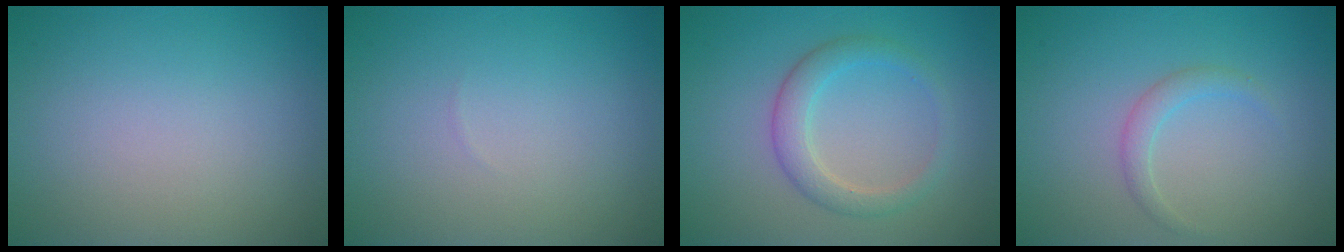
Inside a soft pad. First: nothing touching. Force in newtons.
{"total": 0.0}
{"total": 2.8, "press": 2.8, "slide": 0.2}
{"total": 1.4, "press": 1.4, "slide": 0.0}